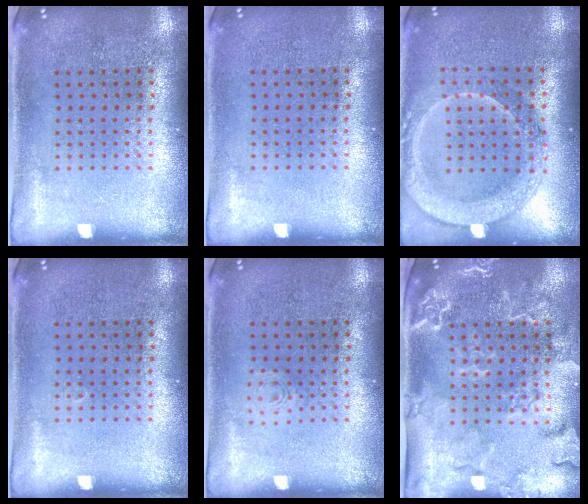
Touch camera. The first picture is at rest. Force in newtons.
{"total": 0.0}
{"total": 2.0, "press": 1.9, "slide": 0.6}
{"total": 0.0}
{"total": 0.8, "press": 0.8, "slide": 0.2}
{"total": 2.8, "press": 2.5, "slide": 1.3}